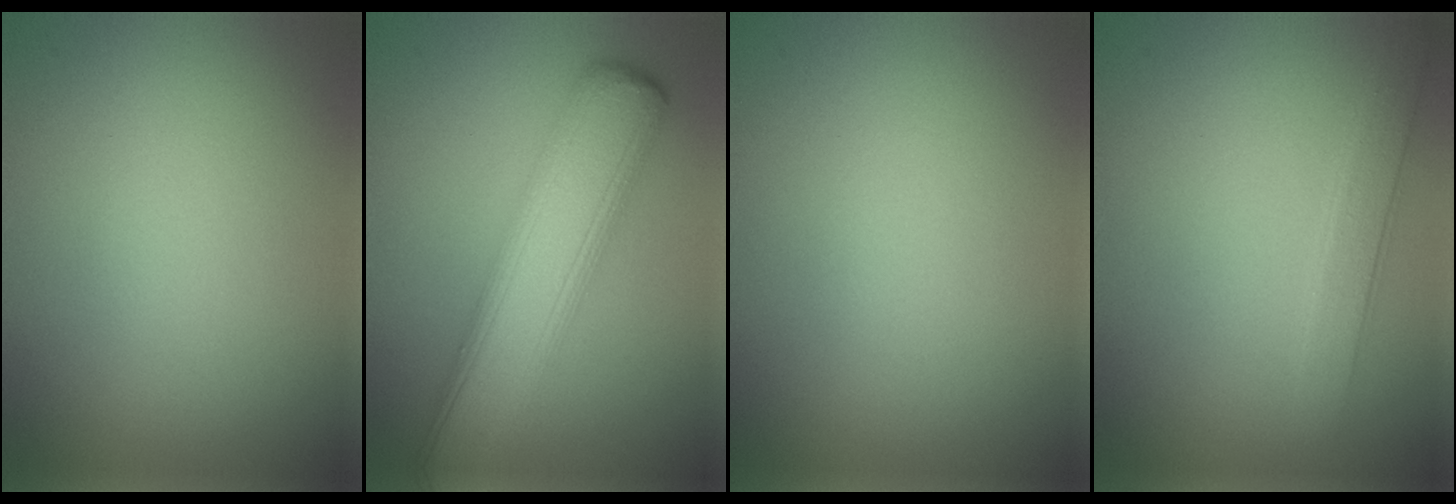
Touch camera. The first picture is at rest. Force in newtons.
{"total": 8.3, "press": 8.3, "slide": 0.3}
{"total": 0.0}
{"total": 2.6, "press": 2.6, "slide": 0.1}